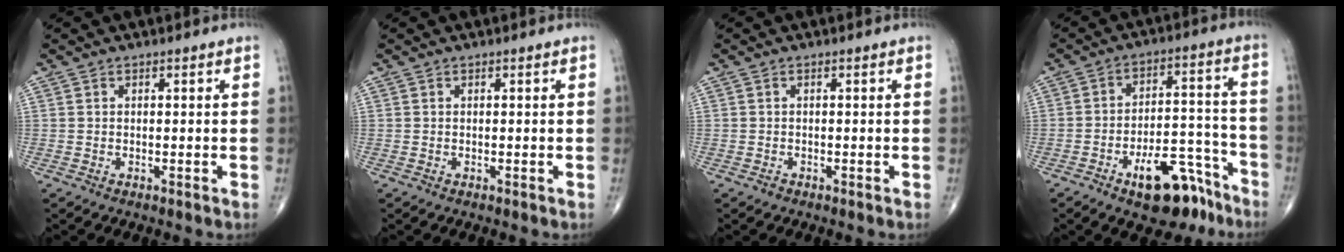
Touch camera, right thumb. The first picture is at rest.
{"total": 0.0}
{"total": 0.6, "force": [-0.5, 0.4, 0.0], "torque": [0.005, 0.001, -0.011]}
{"total": 13.8, "force": [-8.8, 6.0, 8.7], "torque": [-0.095, 0.080, -0.130]}